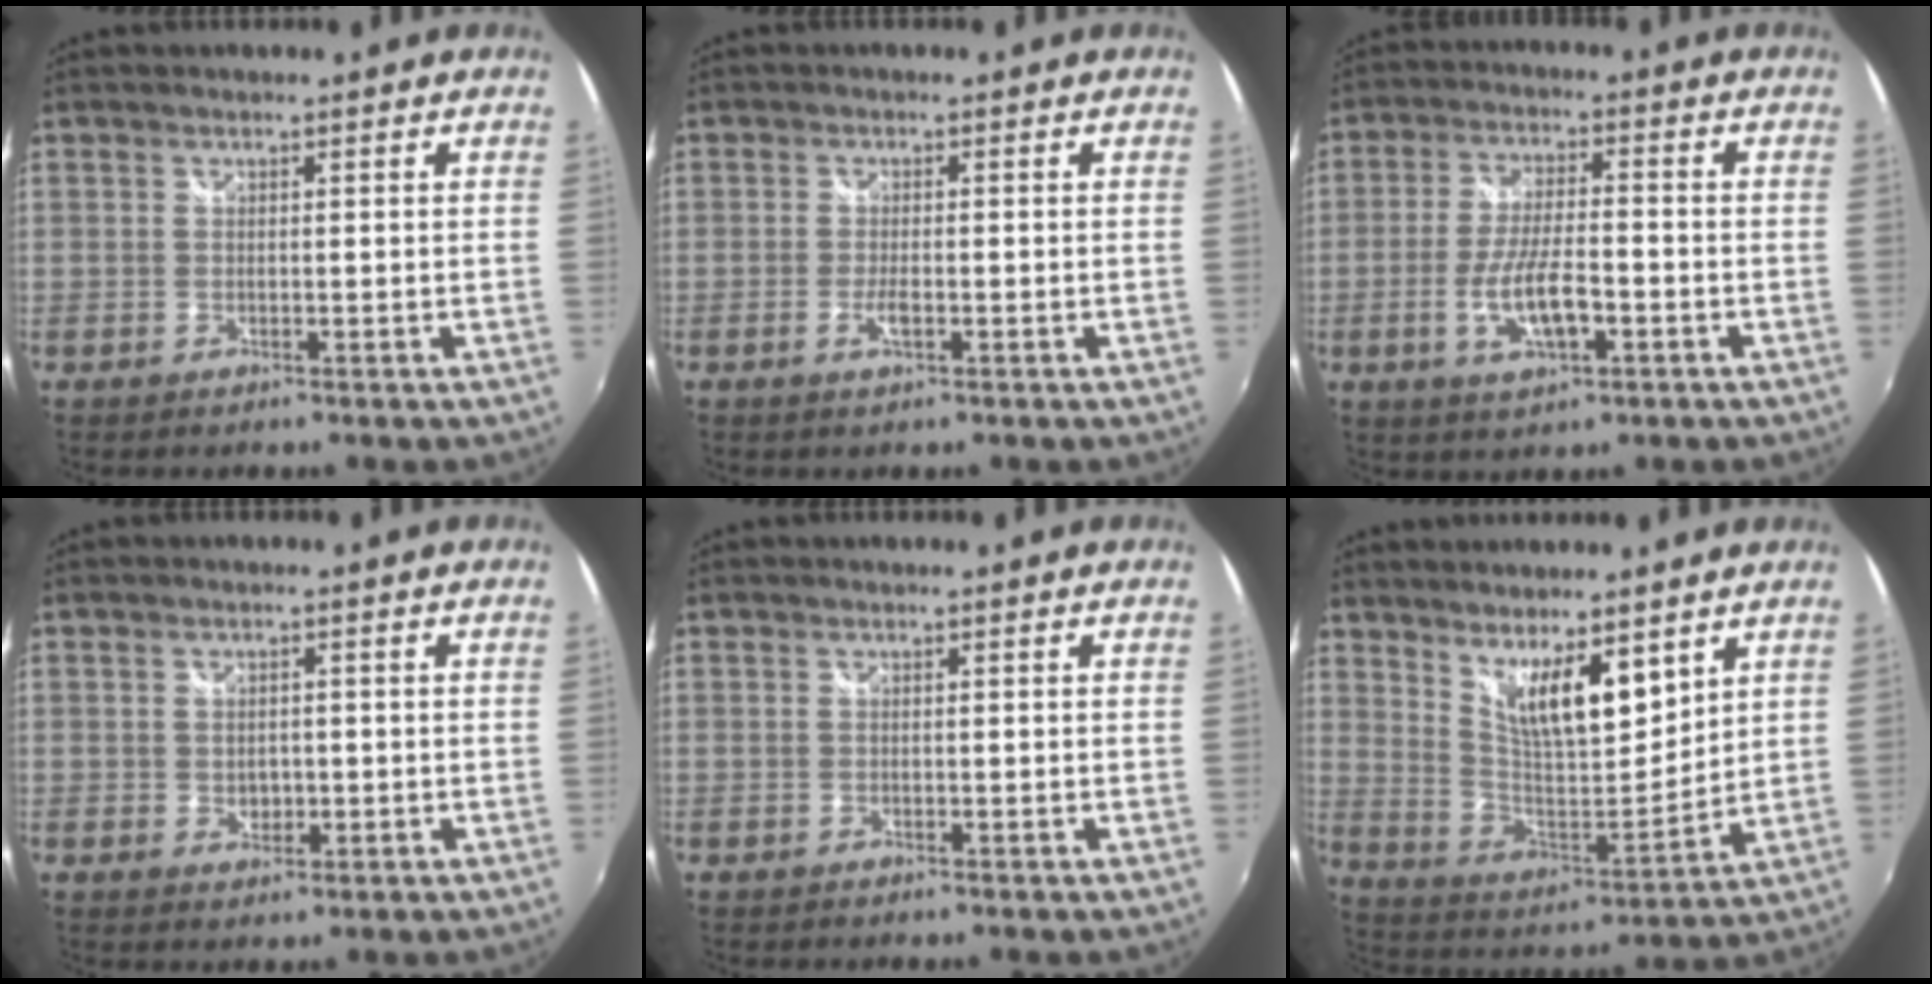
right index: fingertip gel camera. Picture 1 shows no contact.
{"total": 2.4, "force": [-0.8, 0.7, 2.1], "torque": [-0.044, -0.004, -0.015]}
{"total": 9.3, "force": [-3.1, 3.0, 8.2], "torque": [-0.162, -0.008, -0.054]}
{"total": 2.9, "force": [-0.4, 2.3, 1.6], "torque": [-0.025, -0.003, -0.005]}
{"total": 0.0}
{"total": 12.6, "force": [7.6, 4.0, 9.1], "torque": [-0.149, -0.011, 0.147]}